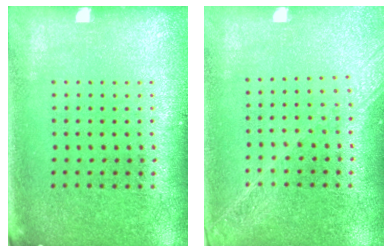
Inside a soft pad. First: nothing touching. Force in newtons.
{"total": 1.7, "press": 1.5, "slide": 0.8}